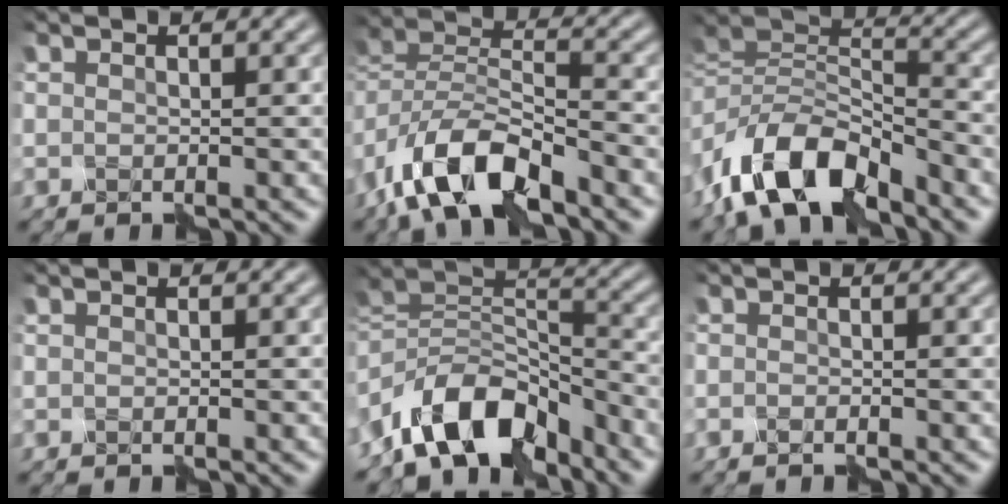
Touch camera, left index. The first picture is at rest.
{"total": 8.5, "force": [-5.6, 3.5, 5.4], "torque": [-0.090, 0.010, -0.107]}
{"total": 9.3, "force": [-5.8, 4.2, 5.8], "torque": [-0.100, 0.010, -0.115]}
{"total": 0.0}
{"total": 9.4, "force": [-6.5, 4.6, 4.8], "torque": [-0.062, 0.012, -0.129]}
{"total": 0.6, "force": [-0.6, 0.1, 0.2], "torque": [-0.006, 0.003, -0.008]}